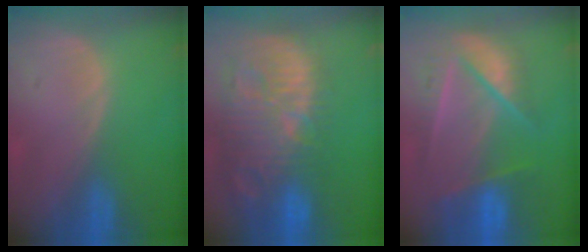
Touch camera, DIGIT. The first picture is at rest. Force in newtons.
{"total": 14.5, "press": 12.5, "slide": 7.3}
{"total": 9.3, "press": 8.3, "slide": 4.2}